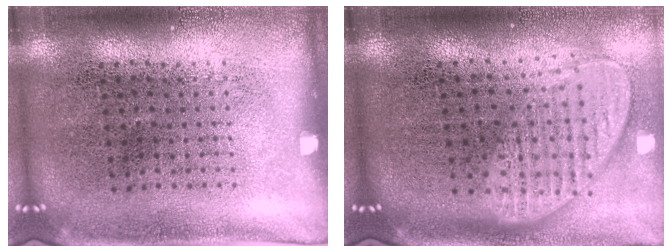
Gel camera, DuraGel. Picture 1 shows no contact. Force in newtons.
{"total": 2.0, "press": 1.6, "slide": 1.2}